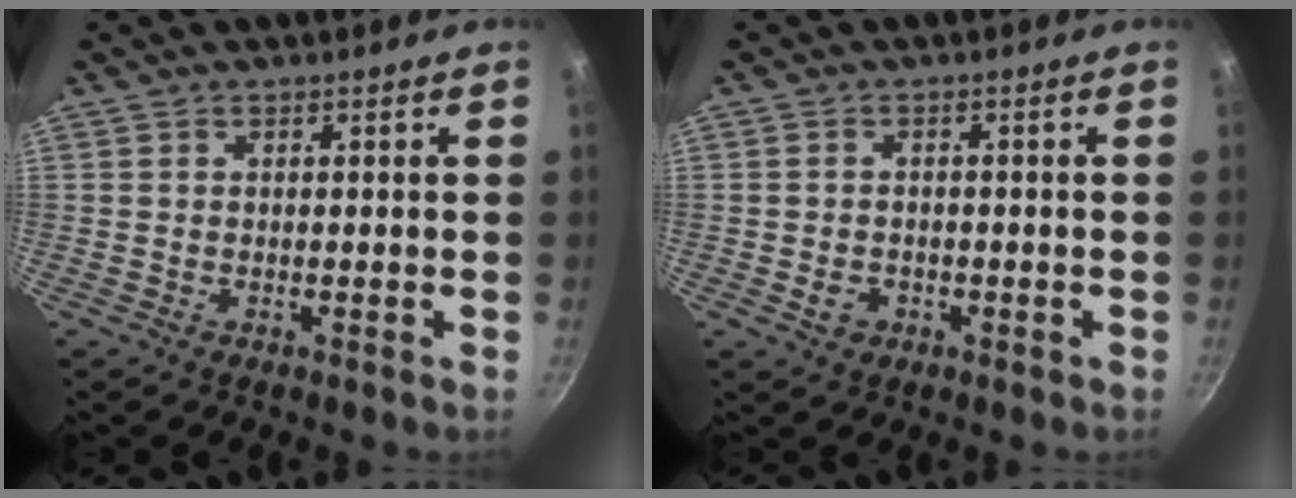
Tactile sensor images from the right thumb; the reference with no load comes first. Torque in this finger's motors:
{"motor_torque": [-0.55, -0.07, 0.33, -0.14, 0.04]}